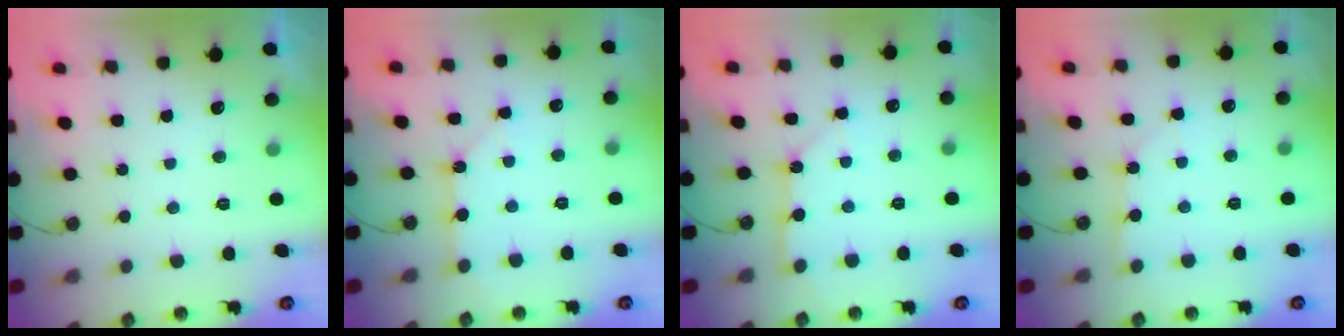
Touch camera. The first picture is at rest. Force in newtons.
{"total": 3.1, "press": 3.1, "slide": 0.1}
{"total": 2.8, "press": 2.8, "slide": 0.1}
{"total": 2.8, "press": 2.8, "slide": 0.3}